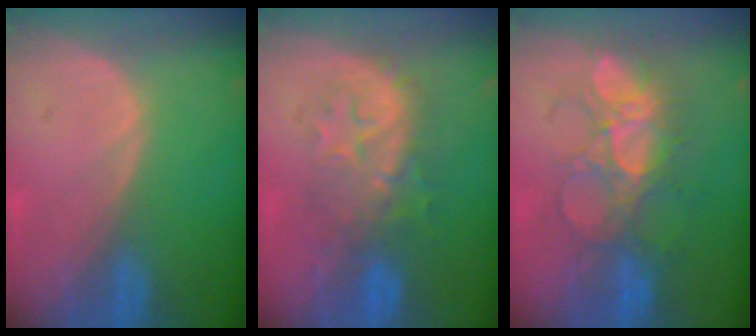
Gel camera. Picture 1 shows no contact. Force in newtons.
{"total": 8.3, "press": 8.2, "slide": 1.4}
{"total": 8.6, "press": 8.3, "slide": 2.1}